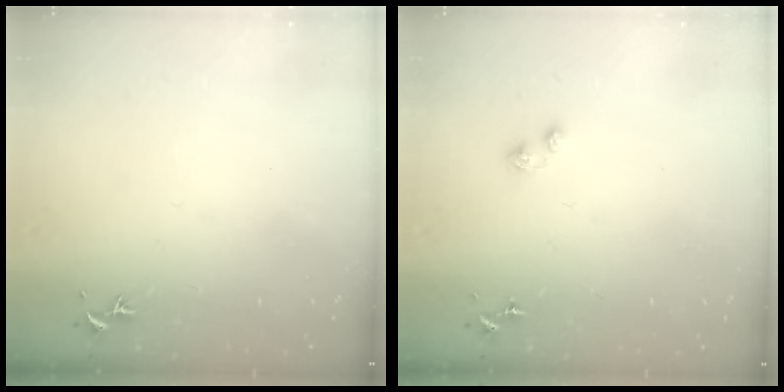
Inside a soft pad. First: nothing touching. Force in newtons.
{"total": 4.2, "press": 4.2, "slide": 0.7}